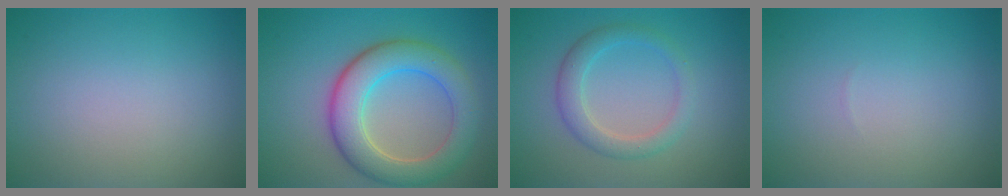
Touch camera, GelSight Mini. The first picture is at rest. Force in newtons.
{"total": 6.8, "press": 6.8, "slide": 0.6}
{"total": 2.9, "press": 2.9, "slide": 0.1}
{"total": 0.0}